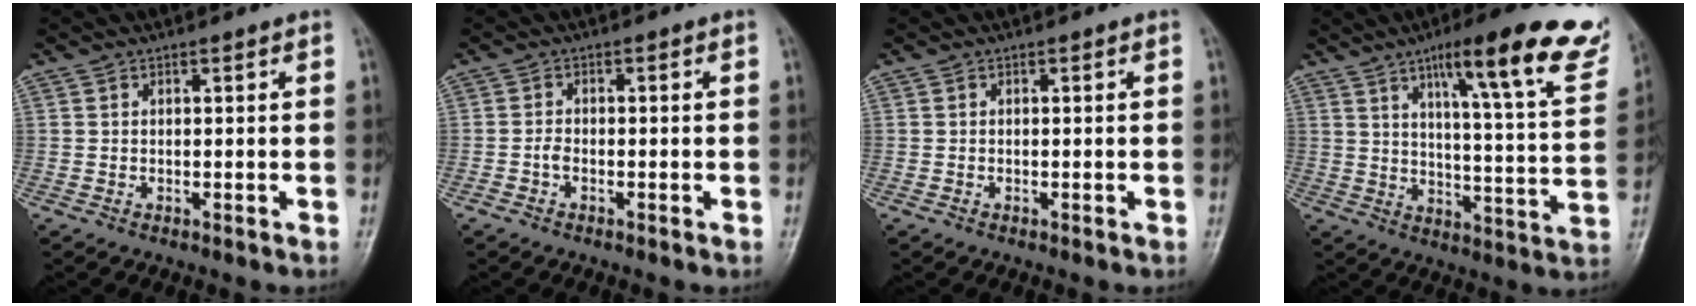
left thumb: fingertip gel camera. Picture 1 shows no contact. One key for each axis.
{"total": 1.3, "fx": -0.8, "fy": 0.7, "fz": 0.8, "tx": -0.020, "ty": 0.003, "tz": -0.021}
{"total": 0.0}
{"total": 21.9, "fx": 13.6, "fy": 3.6, "fz": 16.8, "tx": -0.207, "ty": -0.051, "tz": 0.183}